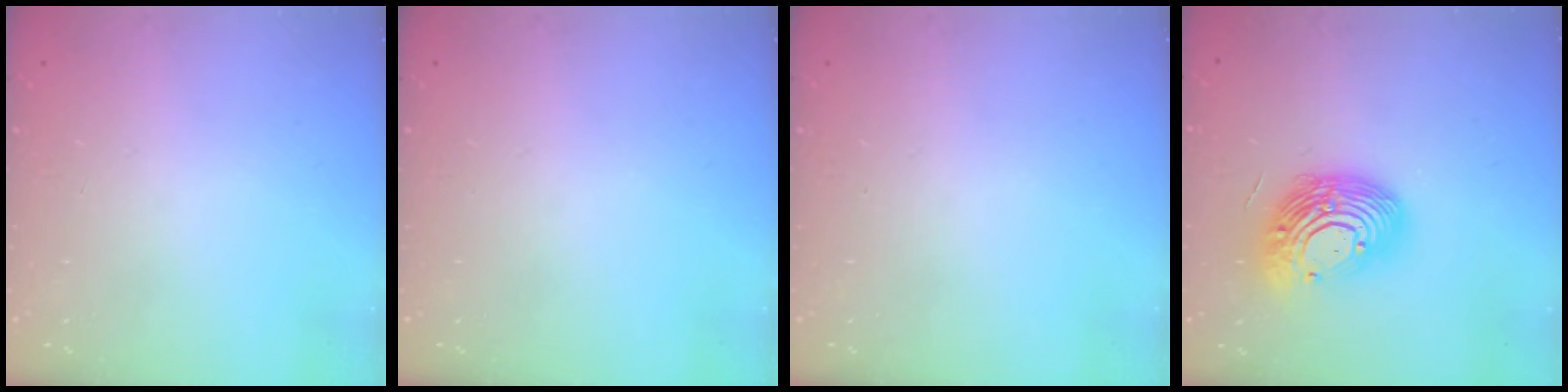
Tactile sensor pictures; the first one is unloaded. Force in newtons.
{"total": 0.0}
{"total": 0.0}
{"total": 16.9, "press": 16.8, "slide": 1.6}